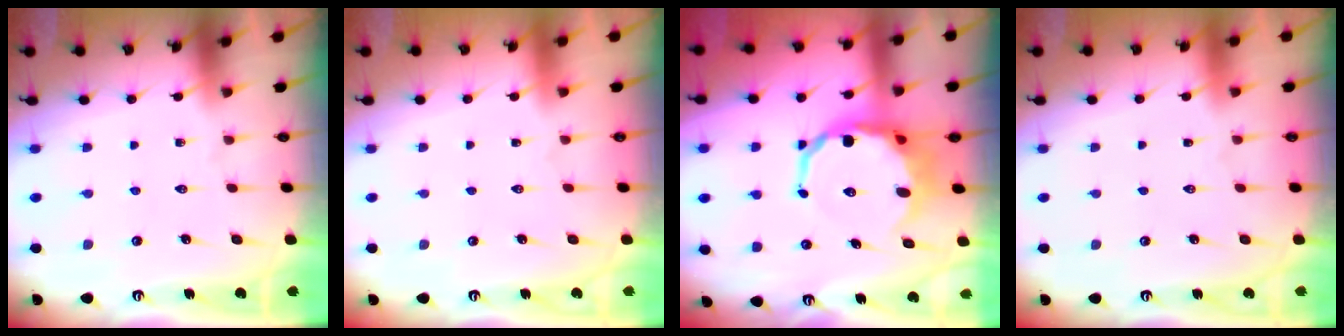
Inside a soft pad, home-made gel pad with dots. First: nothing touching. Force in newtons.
{"total": 1.5, "press": 1.5, "slide": 0.1}
{"total": 11.4, "press": 11.0, "slide": 2.8}
{"total": 1.6, "press": 1.6, "slide": 0.1}